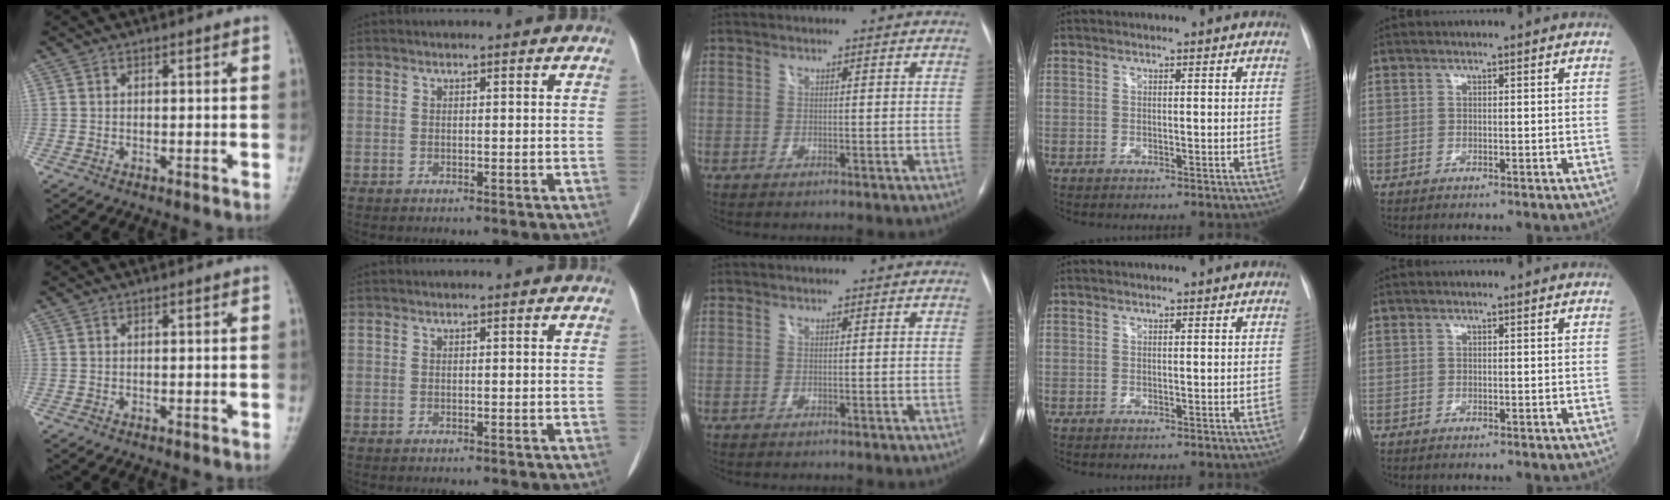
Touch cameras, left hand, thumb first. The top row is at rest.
{}